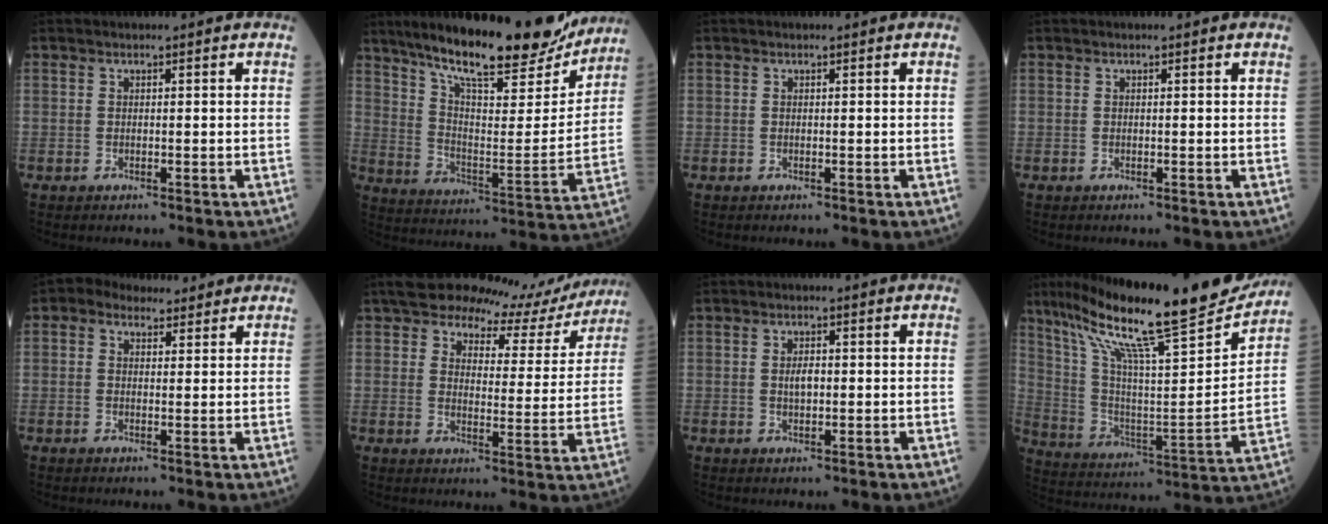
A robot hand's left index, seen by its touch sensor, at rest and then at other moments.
{"total": 23.5, "force": [19.5, 4.5, 12.4], "torque": [-0.199, -0.011, 0.288]}
{"total": 0.0}
{"total": 0.0}
{"total": 5.0, "force": [3.8, 2.8, 1.6], "torque": [-0.027, 0.028, 0.064]}
{"total": 14.7, "force": [13.8, 4.0, 3.3], "torque": [-0.021, -0.014, 0.154]}
{"total": 2.1, "force": [0.1, 0.9, 1.8], "torque": [-0.036, 0.001, 0.002]}
{"total": 26.3, "force": [20.9, 2.2, 15.7], "torque": [-0.273, -0.012, 0.331]}